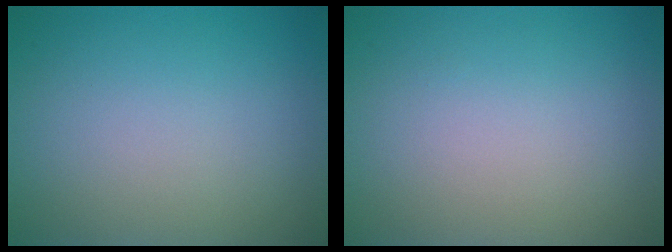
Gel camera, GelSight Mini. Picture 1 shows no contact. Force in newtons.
{"total": 0.0}